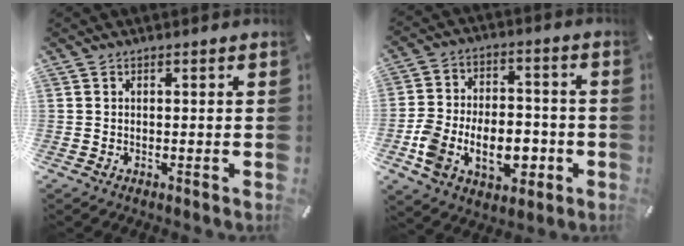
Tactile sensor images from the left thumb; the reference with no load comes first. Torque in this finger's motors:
{"motor_torque": [-0.17, 1.86, 0.29, 0.11, 0.20]}